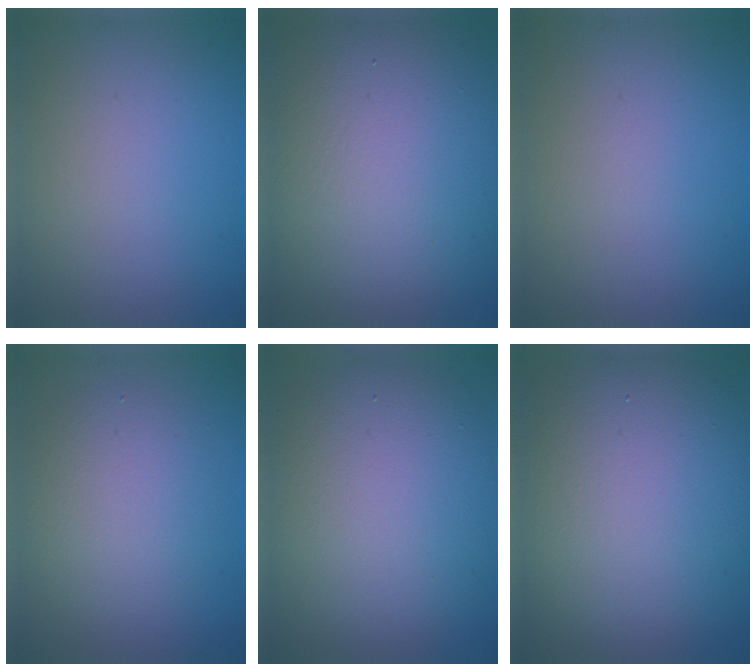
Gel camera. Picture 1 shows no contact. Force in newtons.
{"total": 15.4, "press": 15.4, "slide": 0.4}
{"total": 0.0}
{"total": 4.0, "press": 4.0, "slide": 0.1}
{"total": 11.1, "press": 11.1, "slide": 0.6}
{"total": 14.3, "press": 14.3, "slide": 0.9}